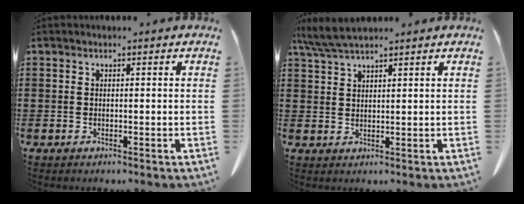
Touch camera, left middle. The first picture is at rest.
{"total": 4.2, "force": [3.5, 0.4, 2.2], "torque": [-0.053, -0.005, 0.066]}